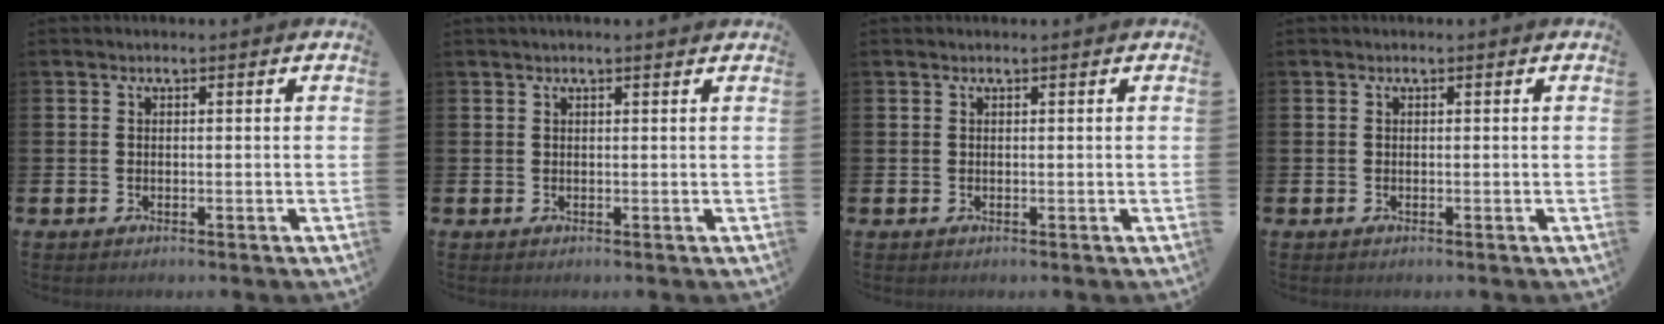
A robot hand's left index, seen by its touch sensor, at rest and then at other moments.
{"total": 0.7, "force": [0.6, -0.1, 0.4], "torque": [-0.006, 0.001, 0.010]}
{"total": 0.0}
{"total": 0.0}